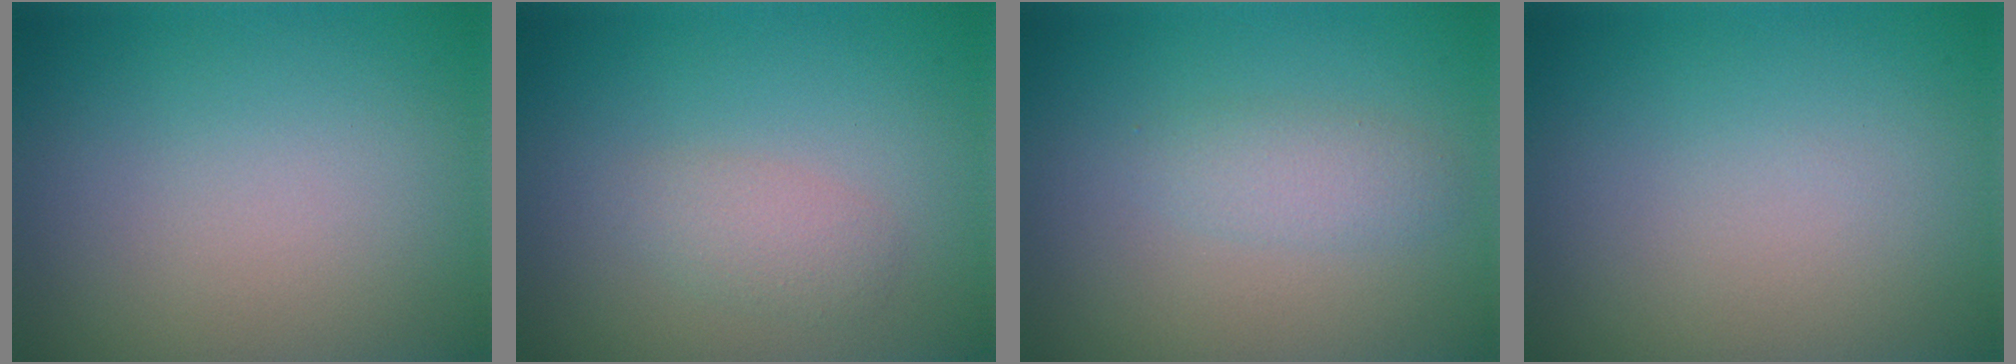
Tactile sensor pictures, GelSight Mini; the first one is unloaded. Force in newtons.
{"total": 1.8, "press": 1.8, "slide": 0.0}
{"total": 1.7, "press": 1.7, "slide": 0.0}
{"total": 0.0}